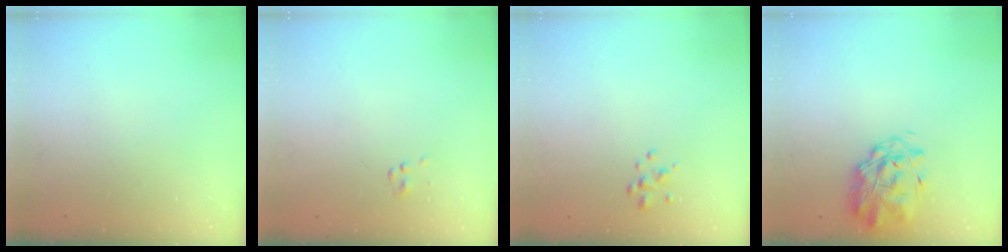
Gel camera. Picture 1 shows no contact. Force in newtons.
{"total": 0.5, "press": 0.5, "slide": 0.1}
{"total": 2.2, "press": 2.2, "slide": 0.3}
{"total": 3.1, "press": 2.6, "slide": 1.7}